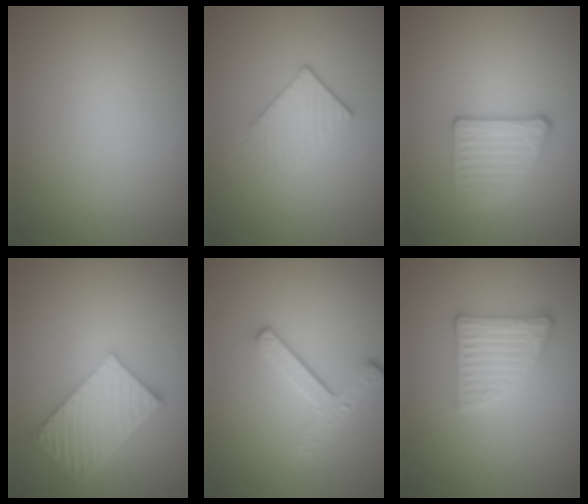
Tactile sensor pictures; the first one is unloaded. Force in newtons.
{"total": 1.6, "press": 1.1, "slide": 1.1}
{"total": 2.8, "press": 2.3, "slide": 1.5}
{"total": 5.5, "press": 4.6, "slide": 3.0}
{"total": 3.6, "press": 2.6, "slide": 2.5}
{"total": 2.8, "press": 2.8, "slide": 0.4}